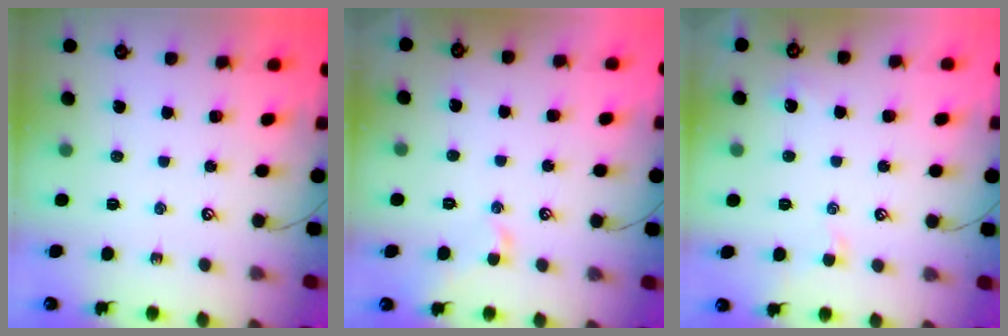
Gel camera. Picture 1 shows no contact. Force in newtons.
{"total": 1.2, "press": 1.0, "slide": 0.7}
{"total": 0.5, "press": 0.2, "slide": 0.5}